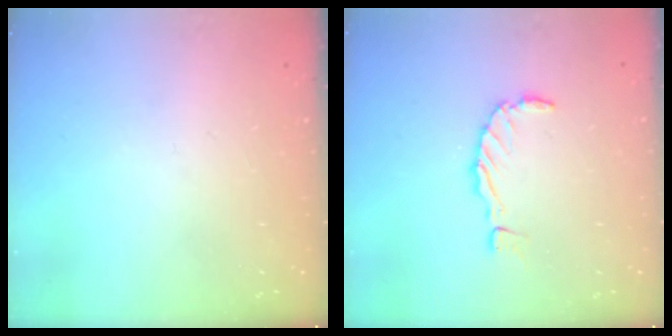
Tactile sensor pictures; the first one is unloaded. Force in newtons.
{"total": 1.2, "press": 1.2, "slide": 0.2}